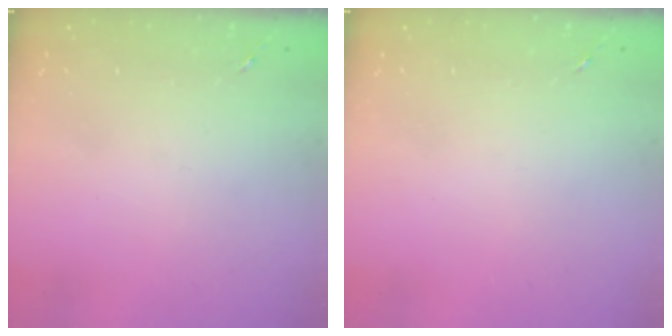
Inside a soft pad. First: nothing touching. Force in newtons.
{"total": 0.0}